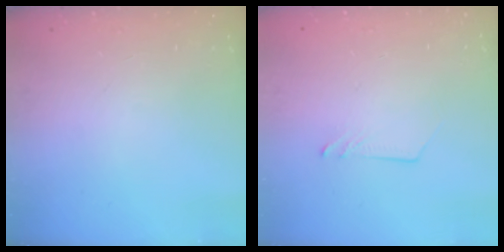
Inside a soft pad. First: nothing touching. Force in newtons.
{"total": 1.2, "press": 1.2, "slide": 0.1}